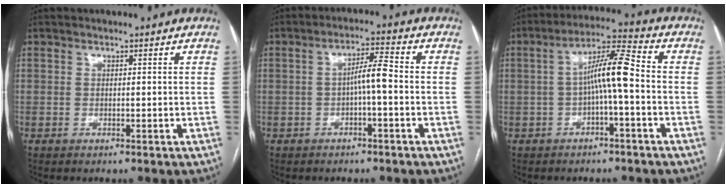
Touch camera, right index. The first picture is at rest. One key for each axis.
{"total": 4.4, "fx": -0.7, "fy": 0.4, "fz": 4.3, "tx": -0.068, "ty": 0.015, "tz": -0.009}
{"total": 7.9, "fx": -0.8, "fy": 0.6, "fz": 7.8, "tx": -0.137, "ty": 0.028, "tz": -0.017}